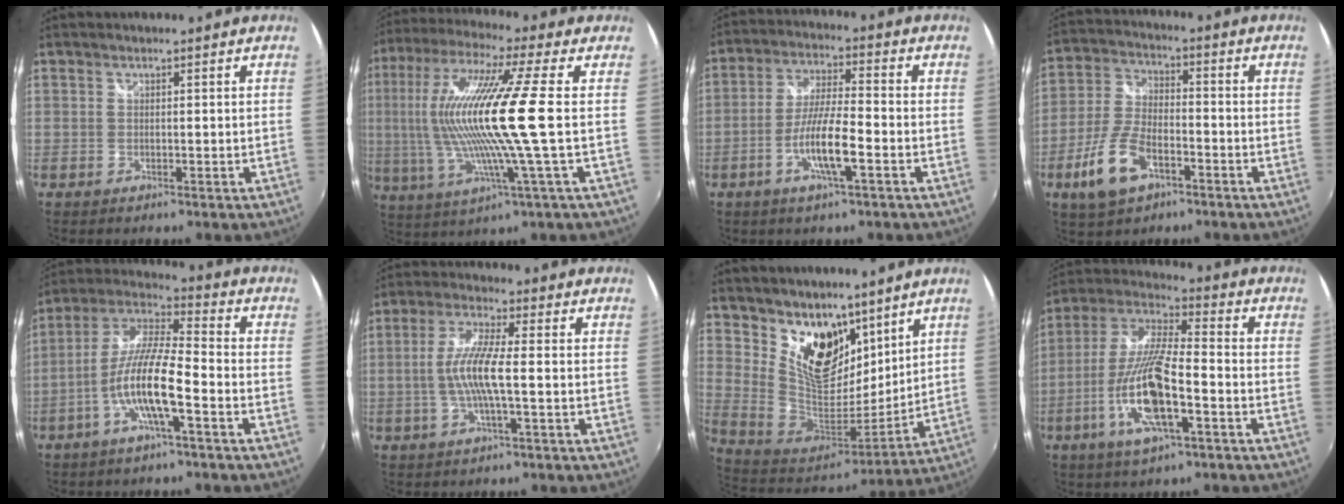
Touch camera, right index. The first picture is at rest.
{"total": 18.2, "force": [0.3, 0.1, 18.2], "torque": [-0.337, -0.003, 0.003]}
{"total": 8.8, "force": [-3.6, 1.0, 8.0], "torque": [-0.159, -0.004, -0.067]}
{"total": 11.3, "force": [-5.7, 5.5, 8.1], "torque": [-0.182, -0.003, -0.104]}
{"total": 11.6, "force": [-4.5, 1.5, 10.6], "torque": [-0.216, 0.002, -0.088]}
{"total": 8.3, "force": [-1.3, 0.8, 8.2], "torque": [-0.170, 0.002, -0.025]}
{"total": 17.4, "force": [11.0, 10.0, 9.0], "torque": [-0.177, 0.001, 0.215]}
{"total": 15.5, "force": [-5.8, 3.6, 13.9], "torque": [-0.290, -0.012, -0.112]}